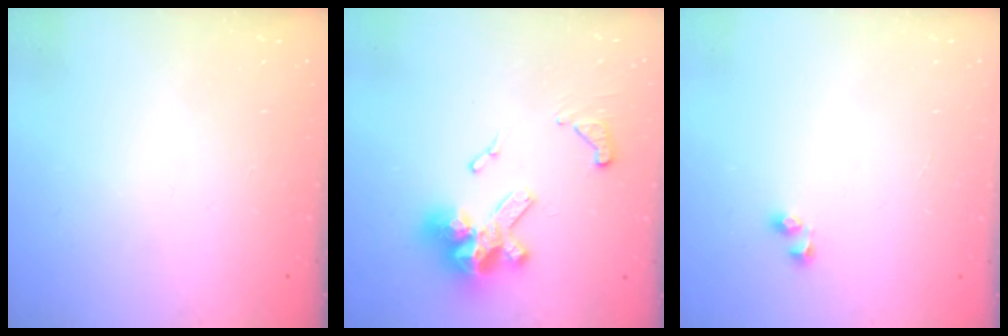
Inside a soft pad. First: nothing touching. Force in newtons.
{"total": 14.9, "press": 14.8, "slide": 1.8}
{"total": 2.6, "press": 2.3, "slide": 1.2}